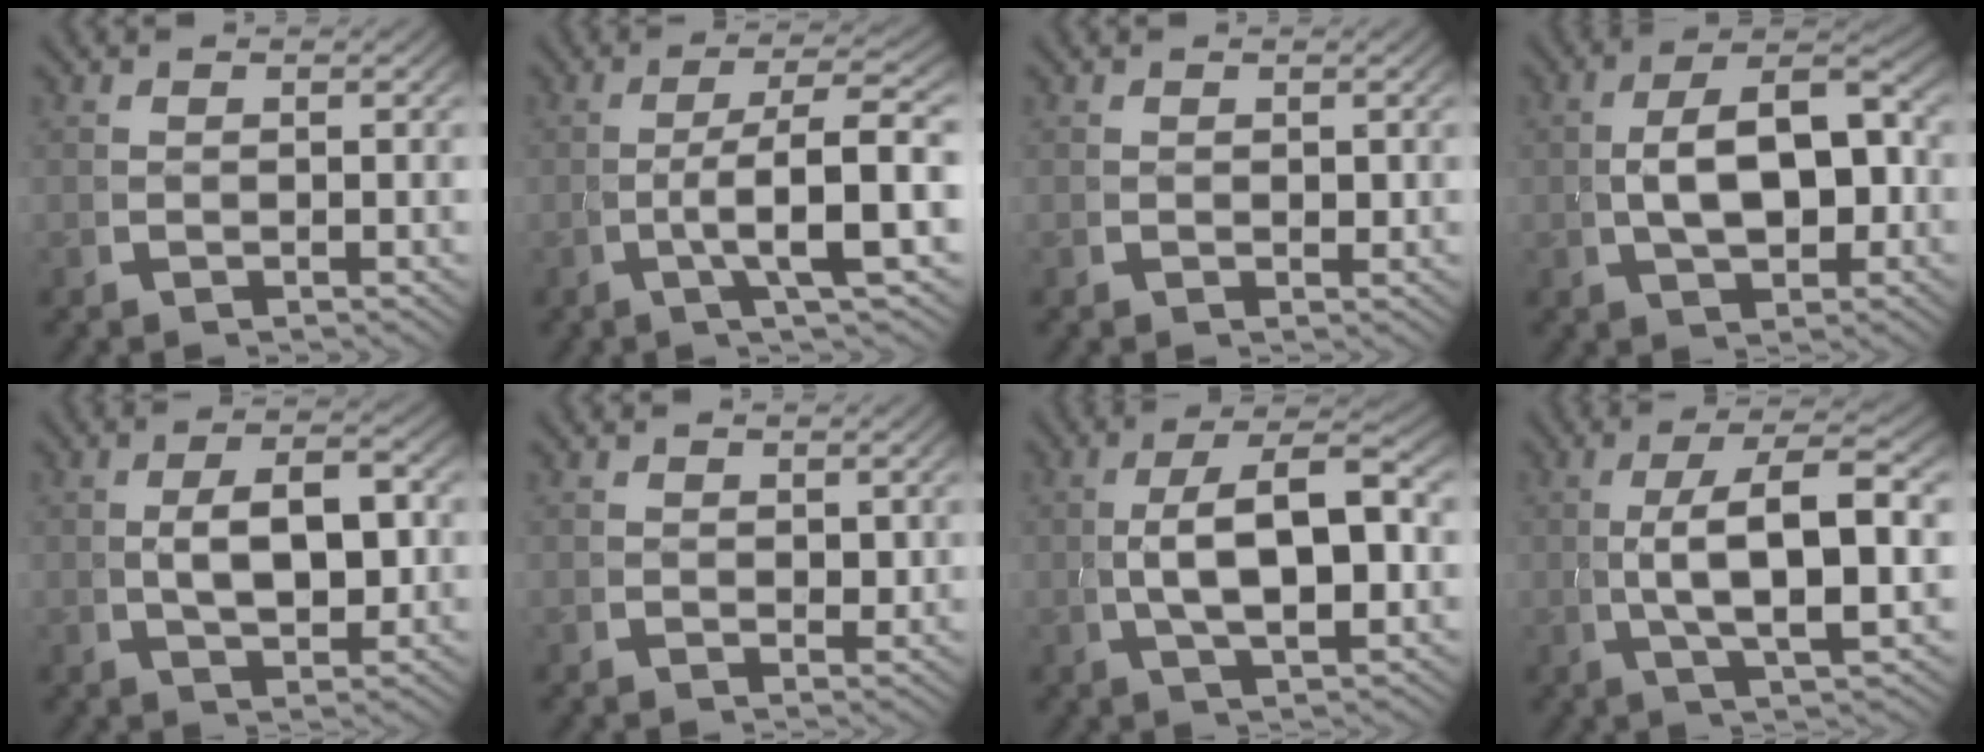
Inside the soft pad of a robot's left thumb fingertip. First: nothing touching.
{"total": 8.1, "force": [-0.5, 2.8, 7.6], "torque": [-0.141, -0.017, -0.001]}
{"total": 0.5, "force": [0.3, 0.4, 0.2], "torque": [-0.006, -0.005, 0.006]}
{"total": 8.4, "force": [0.1, 4.9, 6.8], "torque": [-0.111, -0.014, 0.013]}
{"total": 5.7, "force": [0.2, 3.2, 4.7], "torque": [-0.079, -0.009, 0.014]}
{"total": 0.9, "force": [0.5, 0.6, 0.4], "torque": [-0.005, -0.007, 0.012]}
{"total": 8.6, "force": [0.4, 4.2, 7.5], "torque": [-0.138, -0.012, 0.017]}
{"total": 7.6, "force": [0.7, 2.6, 7.1], "torque": [-0.143, -0.009, 0.019]}